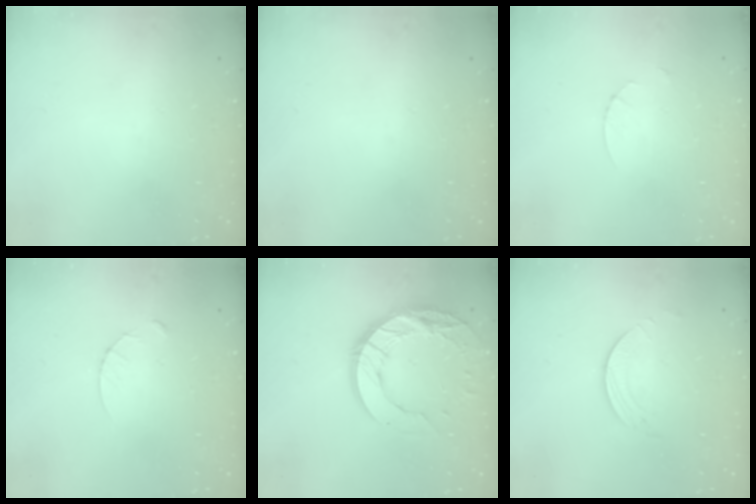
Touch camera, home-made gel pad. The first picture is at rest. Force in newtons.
{"total": 0.0}
{"total": 2.7, "press": 2.7, "slide": 0.3}
{"total": 3.3, "press": 3.3, "slide": 0.4}
{"total": 14.4, "press": 14.4, "slide": 0.7}
{"total": 2.0, "press": 2.0, "slide": 0.2}